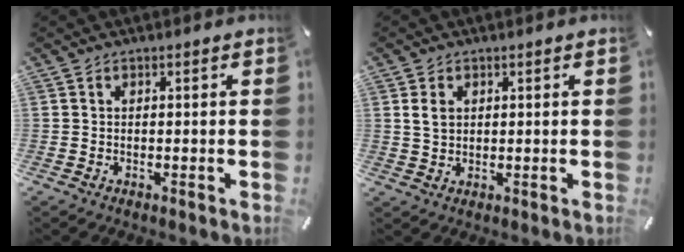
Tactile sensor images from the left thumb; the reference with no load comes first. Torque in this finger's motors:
{"motor_torque": [0.54, 0.75, 0.60, -0.36, 0.03]}